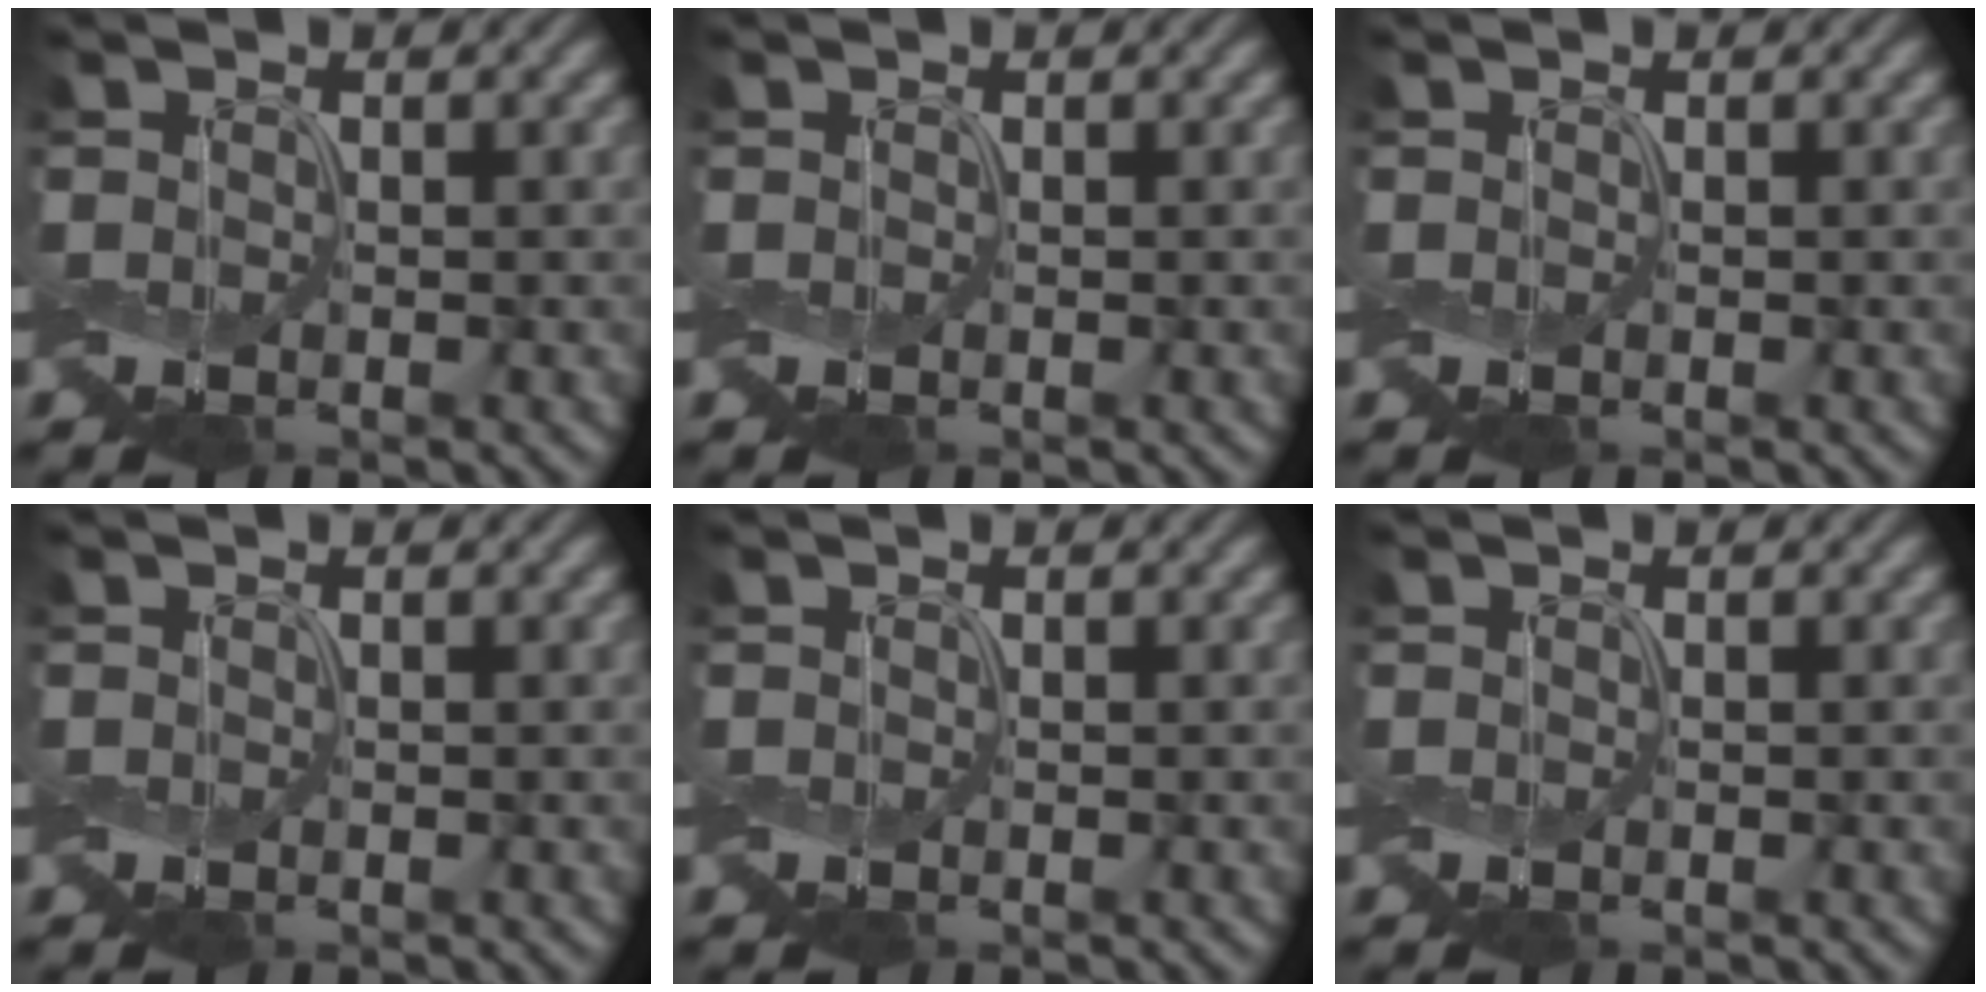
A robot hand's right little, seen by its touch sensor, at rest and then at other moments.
{"total": 0.0}
{"total": 0.0}
{"total": 0.0}
{"total": 0.0}
{"total": 0.0}